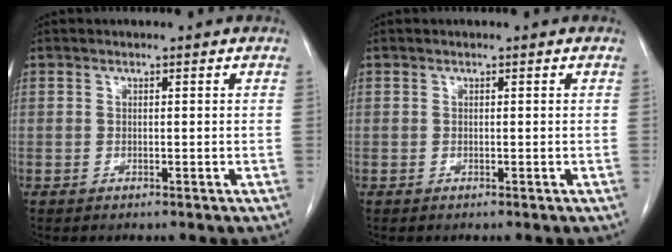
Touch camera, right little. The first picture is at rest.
{"total": 0.0}